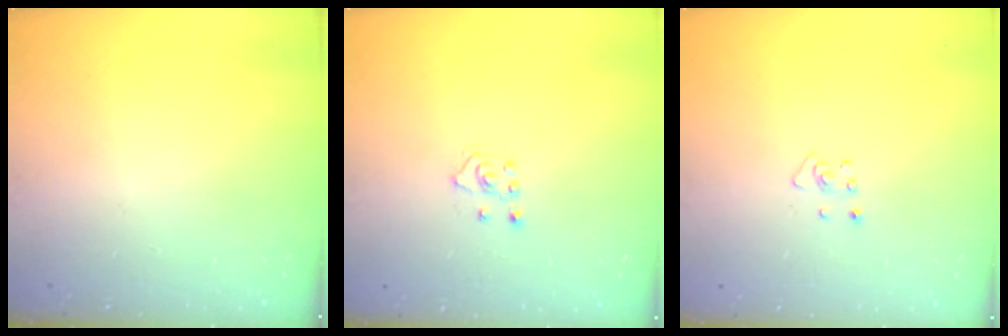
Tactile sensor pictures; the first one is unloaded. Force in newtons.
{"total": 4.1, "press": 4.1, "slide": 0.5}
{"total": 3.6, "press": 3.6, "slide": 0.2}